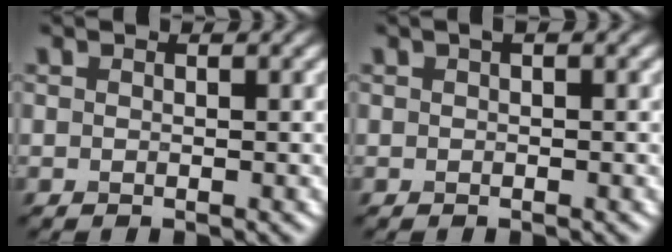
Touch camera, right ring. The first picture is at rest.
{"total": 0.6, "force": [0.2, 0.1, 0.5], "torque": [-0.009, 0.006, 0.004]}